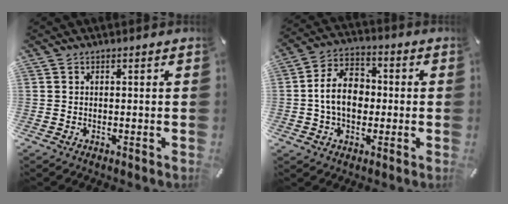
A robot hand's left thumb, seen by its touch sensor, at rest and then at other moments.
{"total": 10.5, "force": [-0.7, 7.8, 7.0], "torque": [-0.142, 0.012, -0.016]}